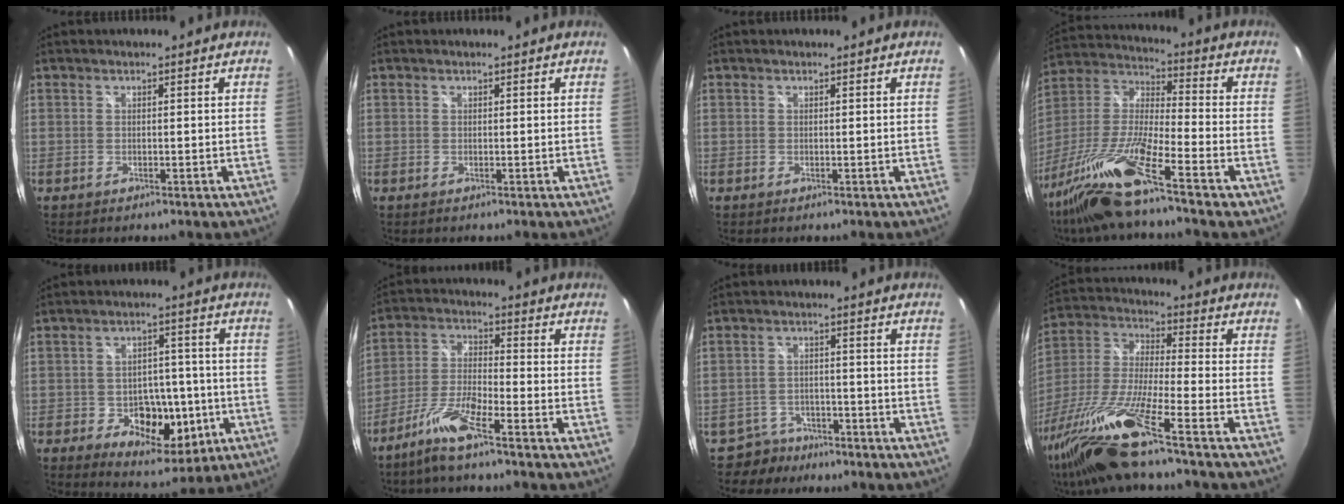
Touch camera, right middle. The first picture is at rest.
{"total": 0.0}
{"total": 0.0}
{"total": 17.4, "force": [-12.0, 1.0, 12.5], "torque": [-0.251, -0.030, -0.235]}
{"total": 12.2, "force": [-4.0, 8.4, 7.9], "torque": [-0.126, 0.007, -0.043]}
{"total": 7.6, "force": [-5.7, 0.2, 5.0], "torque": [-0.111, 0.001, -0.112]}
{"total": 5.2, "force": [-4.2, 3.1, 0.1], "torque": [-0.013, 0.014, -0.067]}
{"total": 18.9, "force": [-14.1, -0.6, 12.6], "torque": [-0.257, -0.036, -0.272]}